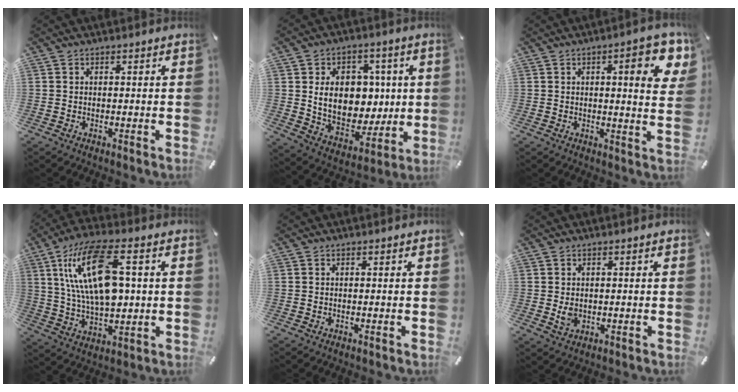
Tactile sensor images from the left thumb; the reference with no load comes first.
{"total": 14.7, "force": [2.2, 11.7, 8.5], "torque": [-0.133, -0.010, 0.048]}
{"total": 10.5, "force": [4.1, 3.0, 9.2], "torque": [-0.110, -0.019, 0.058]}
{"total": 19.3, "force": [4.6, 9.1, 16.4], "torque": [-0.344, 0.000, 0.073]}
{"total": 0.0}
{"total": 2.5, "force": [0.1, 2.0, 1.5], "torque": [-0.027, -0.001, 0.000]}